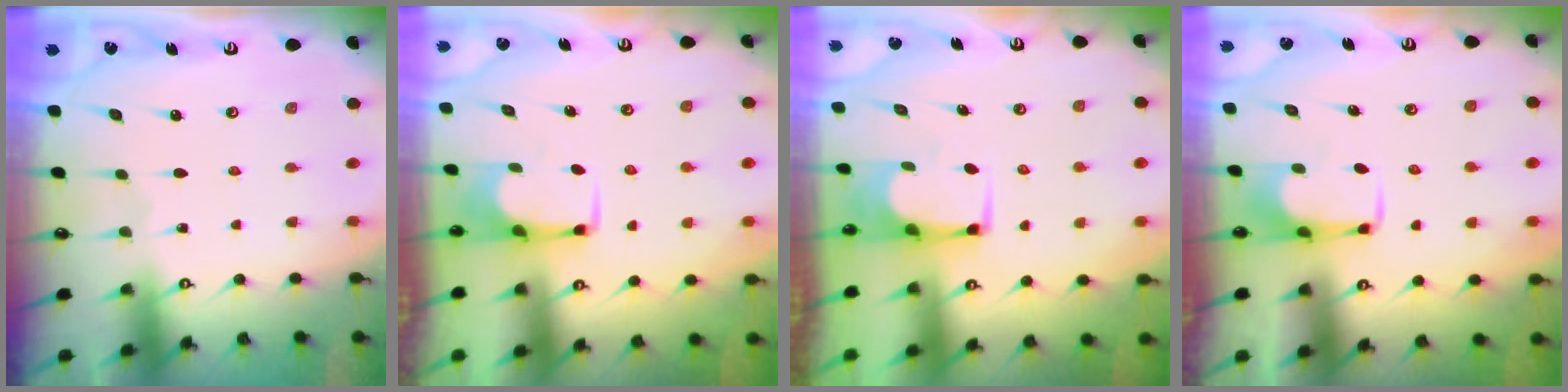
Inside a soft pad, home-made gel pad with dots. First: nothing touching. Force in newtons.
{"total": 2.6, "press": 2.6, "slide": 0.4}
{"total": 2.1, "press": 2.1, "slide": 0.1}
{"total": 1.9, "press": 1.9, "slide": 0.2}